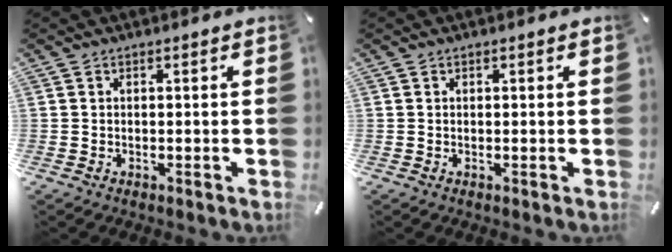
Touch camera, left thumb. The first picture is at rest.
{"total": 0.0}